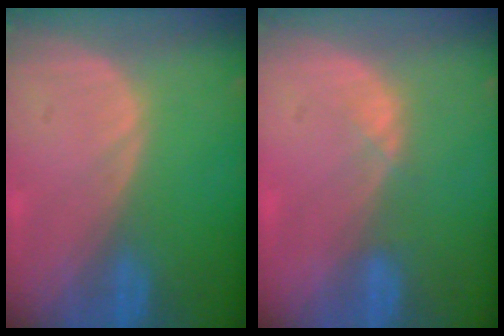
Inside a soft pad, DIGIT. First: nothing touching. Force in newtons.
{"total": 1.4, "press": 1.2, "slide": 0.7}